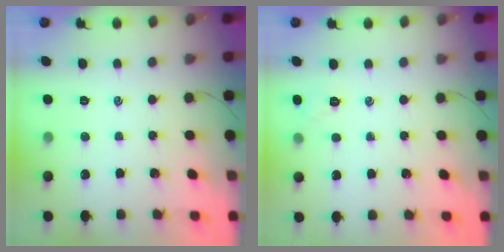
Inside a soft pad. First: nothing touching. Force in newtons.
{"total": 4.0, "press": 3.9, "slide": 1.2}